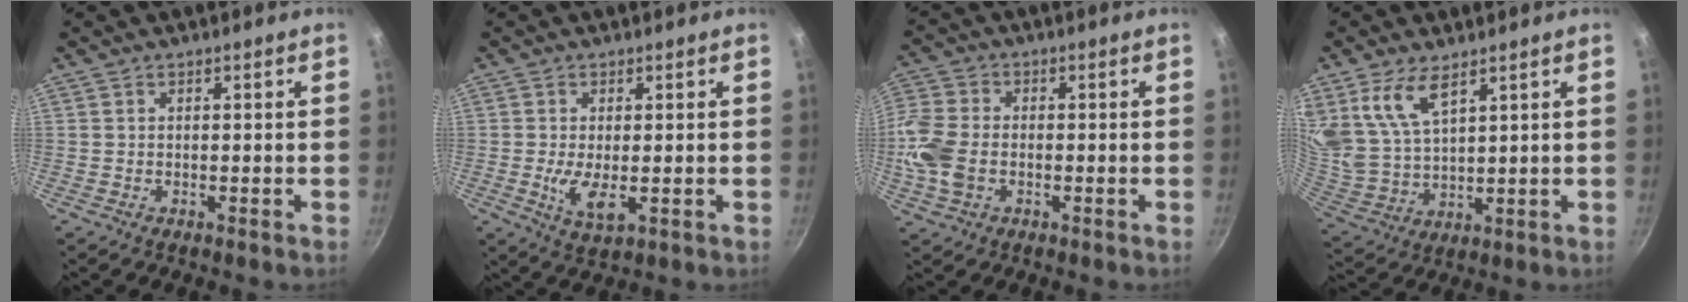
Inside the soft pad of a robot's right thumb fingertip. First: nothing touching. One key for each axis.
{"total": 5.2, "fx": -0.7, "fy": 2.1, "fz": 4.7, "tx": -0.092, "ty": -0.016, "tz": -0.007}
{"total": 10.8, "fx": -2.0, "fy": 7.8, "fz": 7.2, "tx": -0.156, "ty": 0.011, "tz": -0.054}
{"total": 10.9, "fx": 6.2, "fy": 5.3, "fz": 7.2, "tx": -0.134, "ty": -0.037, "tz": 0.137}